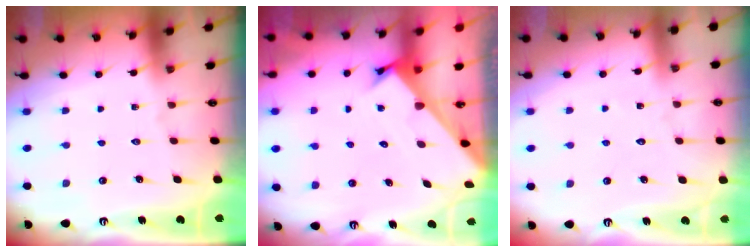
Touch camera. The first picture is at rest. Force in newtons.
{"total": 2.5, "press": 2.5, "slide": 0.2}
{"total": 2.6, "press": 2.6, "slide": 0.2}